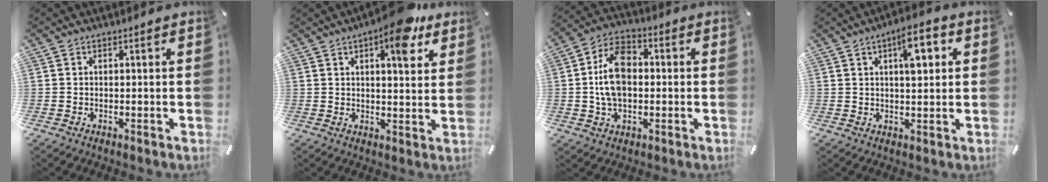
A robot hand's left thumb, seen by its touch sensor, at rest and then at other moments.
{"total": 10.7, "force": [6.4, 3.2, 7.9], "torque": [-0.110, -0.034, 0.102]}
{"total": 11.7, "force": [0.1, 7.8, 8.7], "torque": [-0.171, 0.011, -0.002]}
{"total": 7.8, "force": [2.9, 3.2, 6.5], "torque": [-0.085, -0.010, 0.039]}